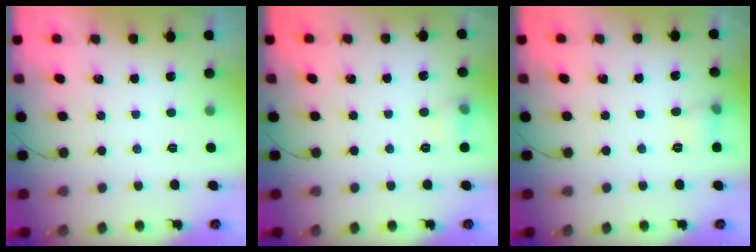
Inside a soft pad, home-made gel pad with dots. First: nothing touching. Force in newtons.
{"total": 5.7, "press": 5.3, "slide": 2.0}
{"total": 6.0, "press": 5.6, "slide": 2.0}